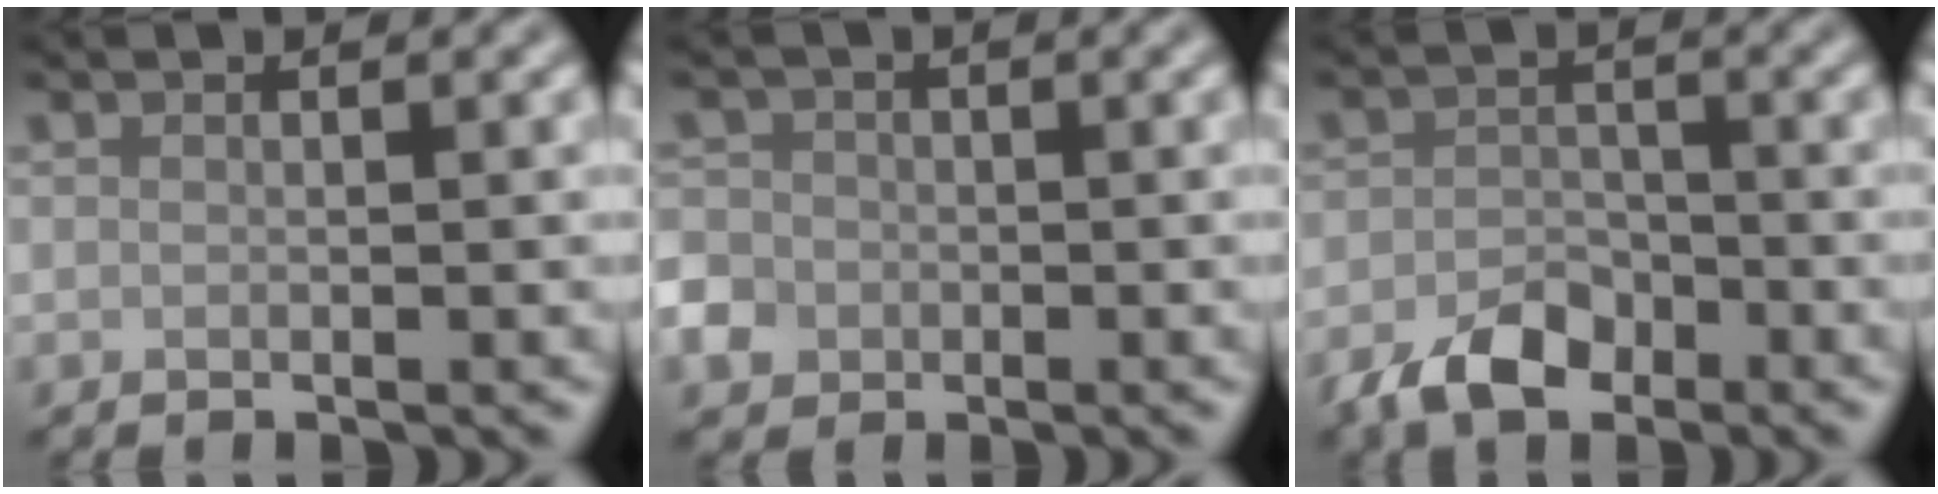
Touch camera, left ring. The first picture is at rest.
{"total": 3.8, "force": [-1.8, 3.2, 1.0], "torque": [-0.011, -0.006, -0.041]}
{"total": 4.3, "force": [-2.9, 2.4, 2.1], "torque": [-0.034, -0.002, -0.060]}